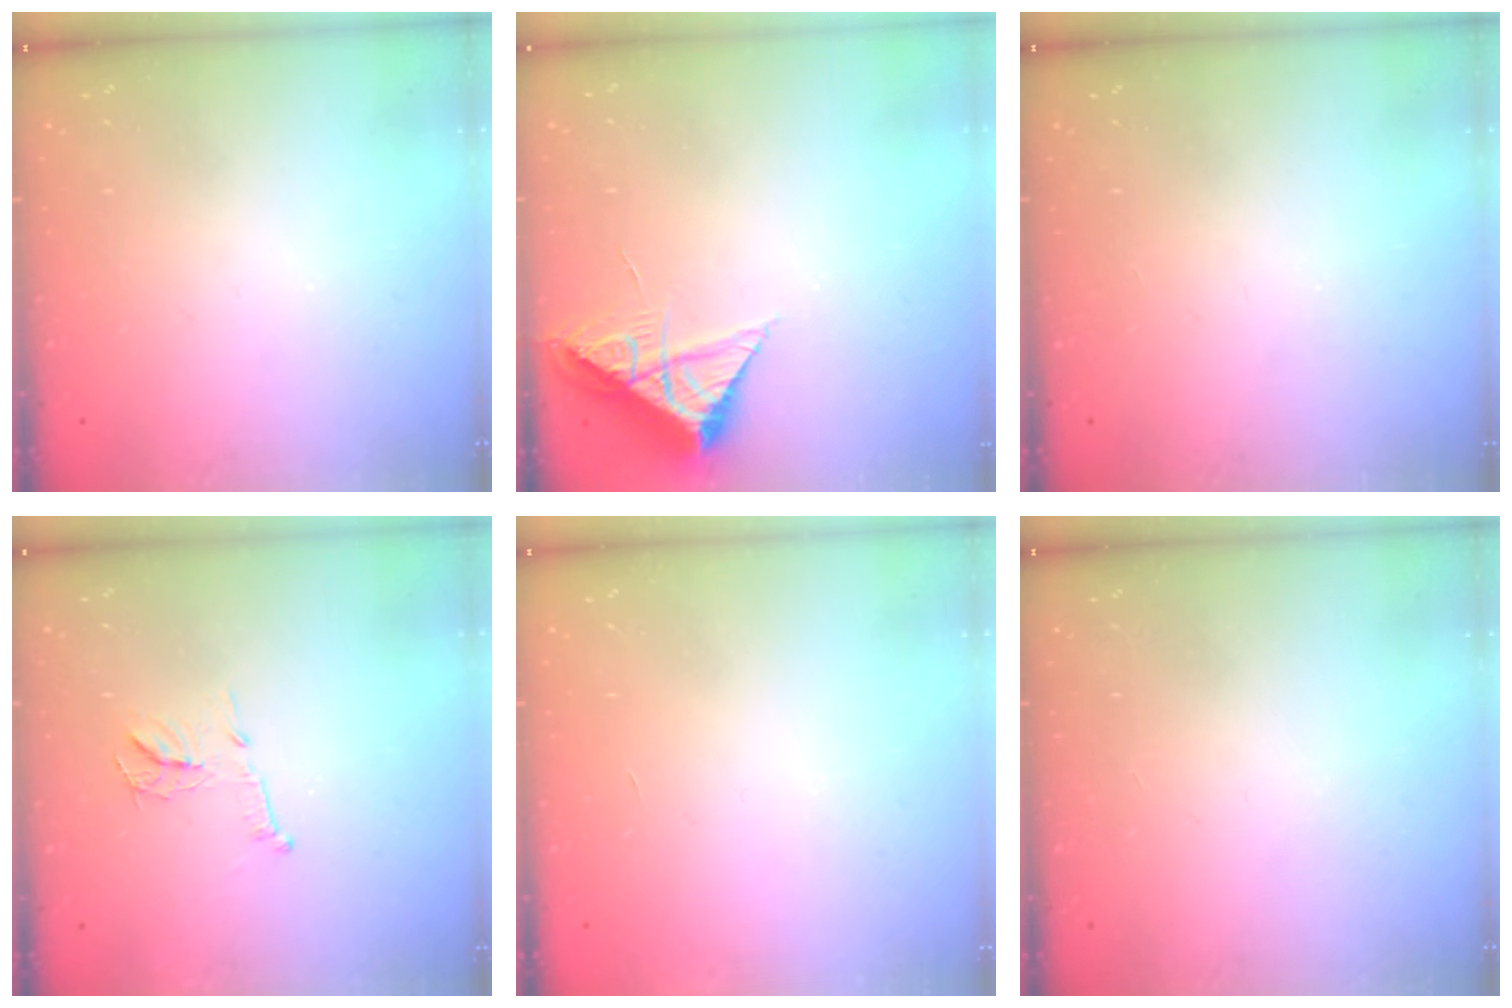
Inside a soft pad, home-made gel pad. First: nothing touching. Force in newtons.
{"total": 8.5, "press": 8.5, "slide": 0.5}
{"total": 0.0}
{"total": 9.7, "press": 9.7, "slide": 0.3}
{"total": 1.7, "press": 1.7, "slide": 0.1}
{"total": 0.0}